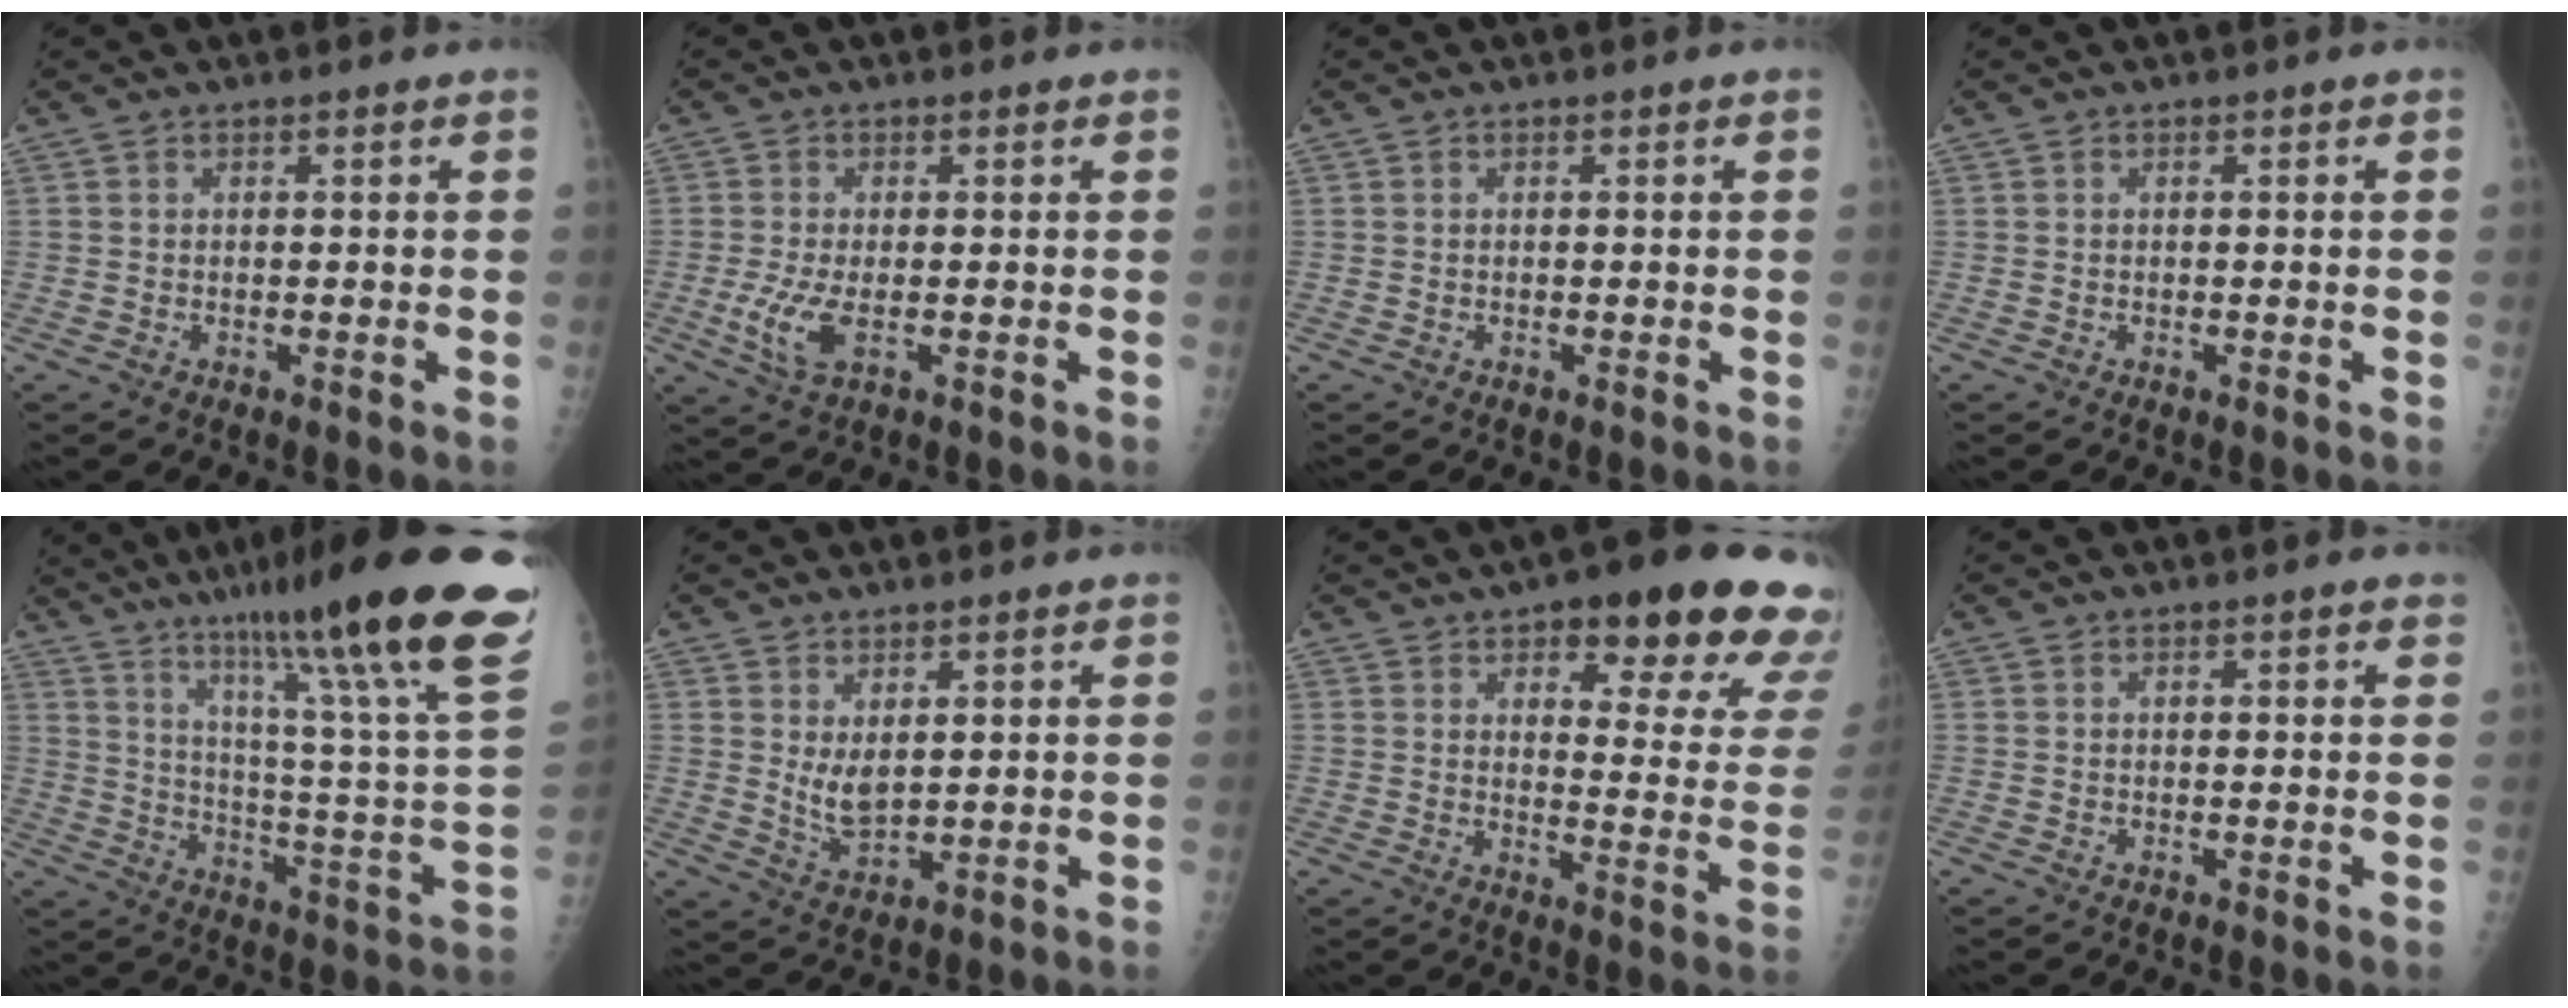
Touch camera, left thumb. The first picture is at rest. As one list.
[{"total": 5.4, "force": [-0.9, 2.2, 4.9], "torque": [-0.114, -0.013, -0.013]}, {"total": 0.0}, {"total": 0.0}, {"total": 32.0, "force": [20.7, 2.5, 24.2], "torque": [-0.318, -0.079, 0.311]}, {"total": 5.5, "force": [2.3, 2.4, 4.4], "torque": [-0.073, -0.027, 0.051]}, {"total": 22.6, "force": [14.1, 6.8, 16.3], "torque": [-0.161, -0.058, 0.173]}, {"total": 1.7, "force": [1.3, 0.3, 1.2], "torque": [-0.010, 0.001, 0.013]}]